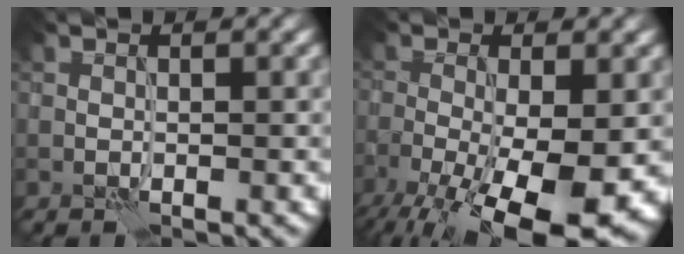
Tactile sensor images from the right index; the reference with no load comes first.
{"total": 12.7, "force": [-5.2, 4.6, 10.6], "torque": [-0.183, -0.029, -0.077]}